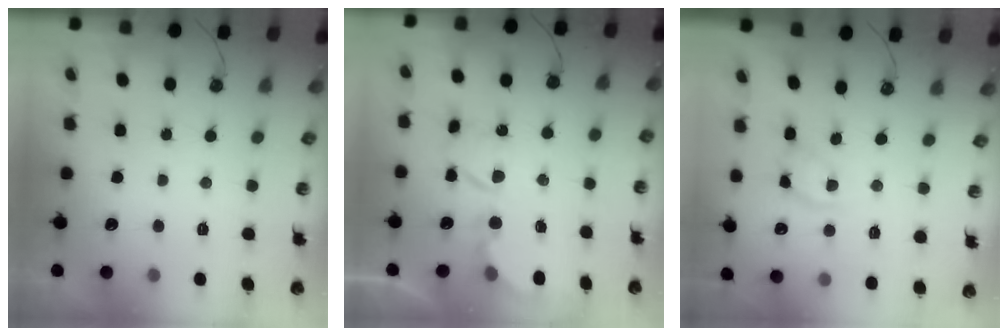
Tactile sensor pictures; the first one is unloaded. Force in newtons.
{"total": 6.2, "press": 6.2, "slide": 0.3}
{"total": 11.4, "press": 11.4, "slide": 0.7}